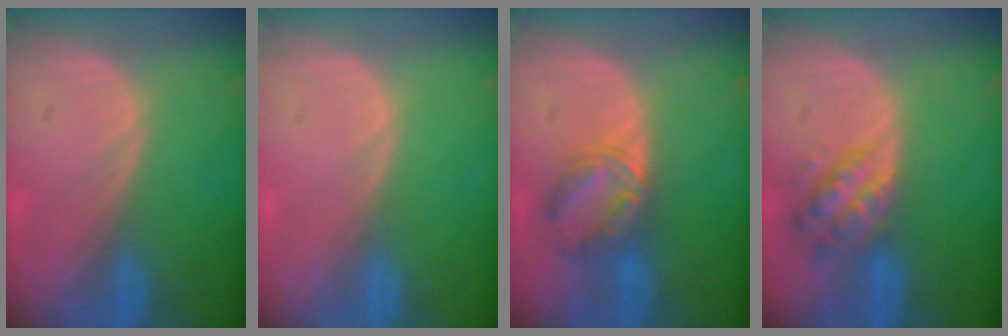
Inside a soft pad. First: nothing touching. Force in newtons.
{"total": 0.0}
{"total": 5.8, "press": 5.7, "slide": 0.9}
{"total": 6.2, "press": 5.6, "slide": 2.6}